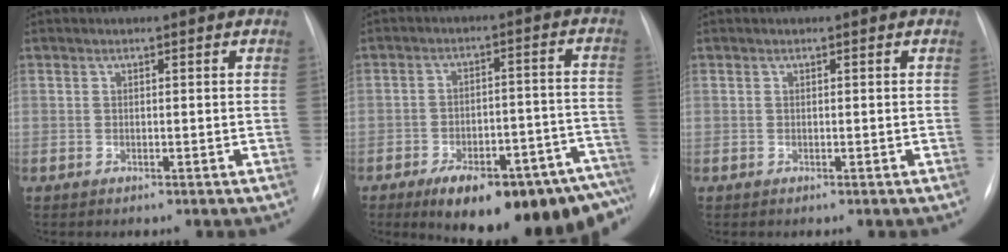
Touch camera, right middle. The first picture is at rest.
{"total": 20.9, "force": [-15.4, 6.0, 12.8], "torque": [-0.103, 0.033, -0.203]}
{"total": 0.0}